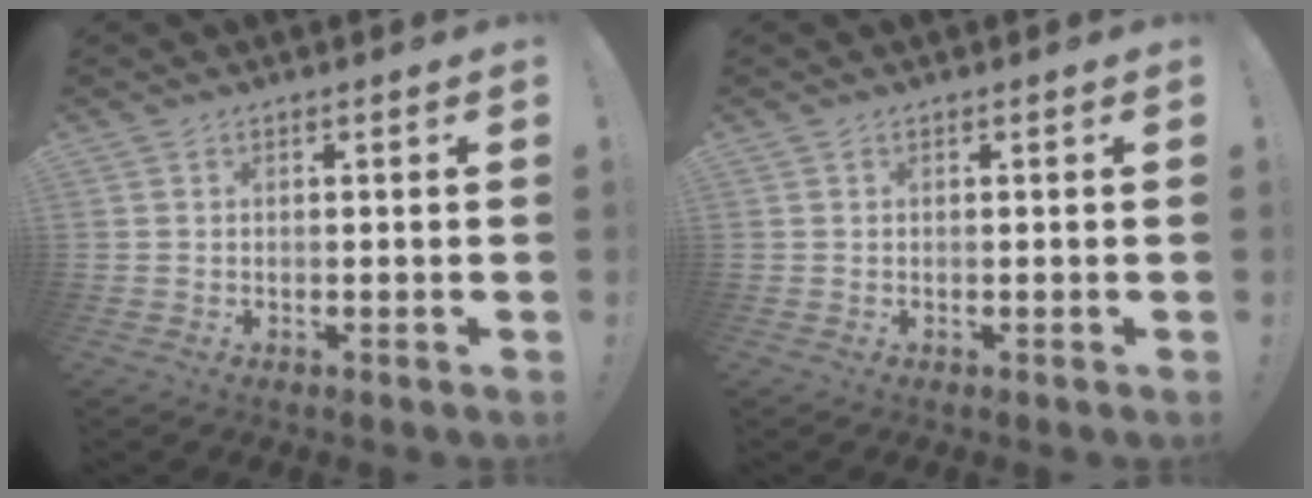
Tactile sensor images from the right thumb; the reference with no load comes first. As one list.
[{"total": 0.0}]